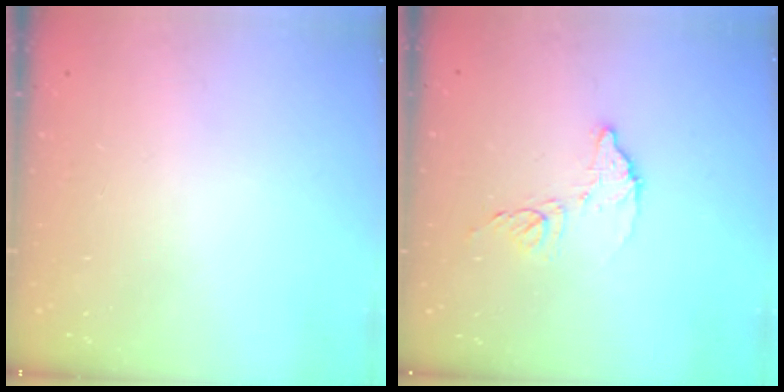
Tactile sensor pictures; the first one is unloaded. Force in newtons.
{"total": 7.6, "press": 7.6, "slide": 0.2}